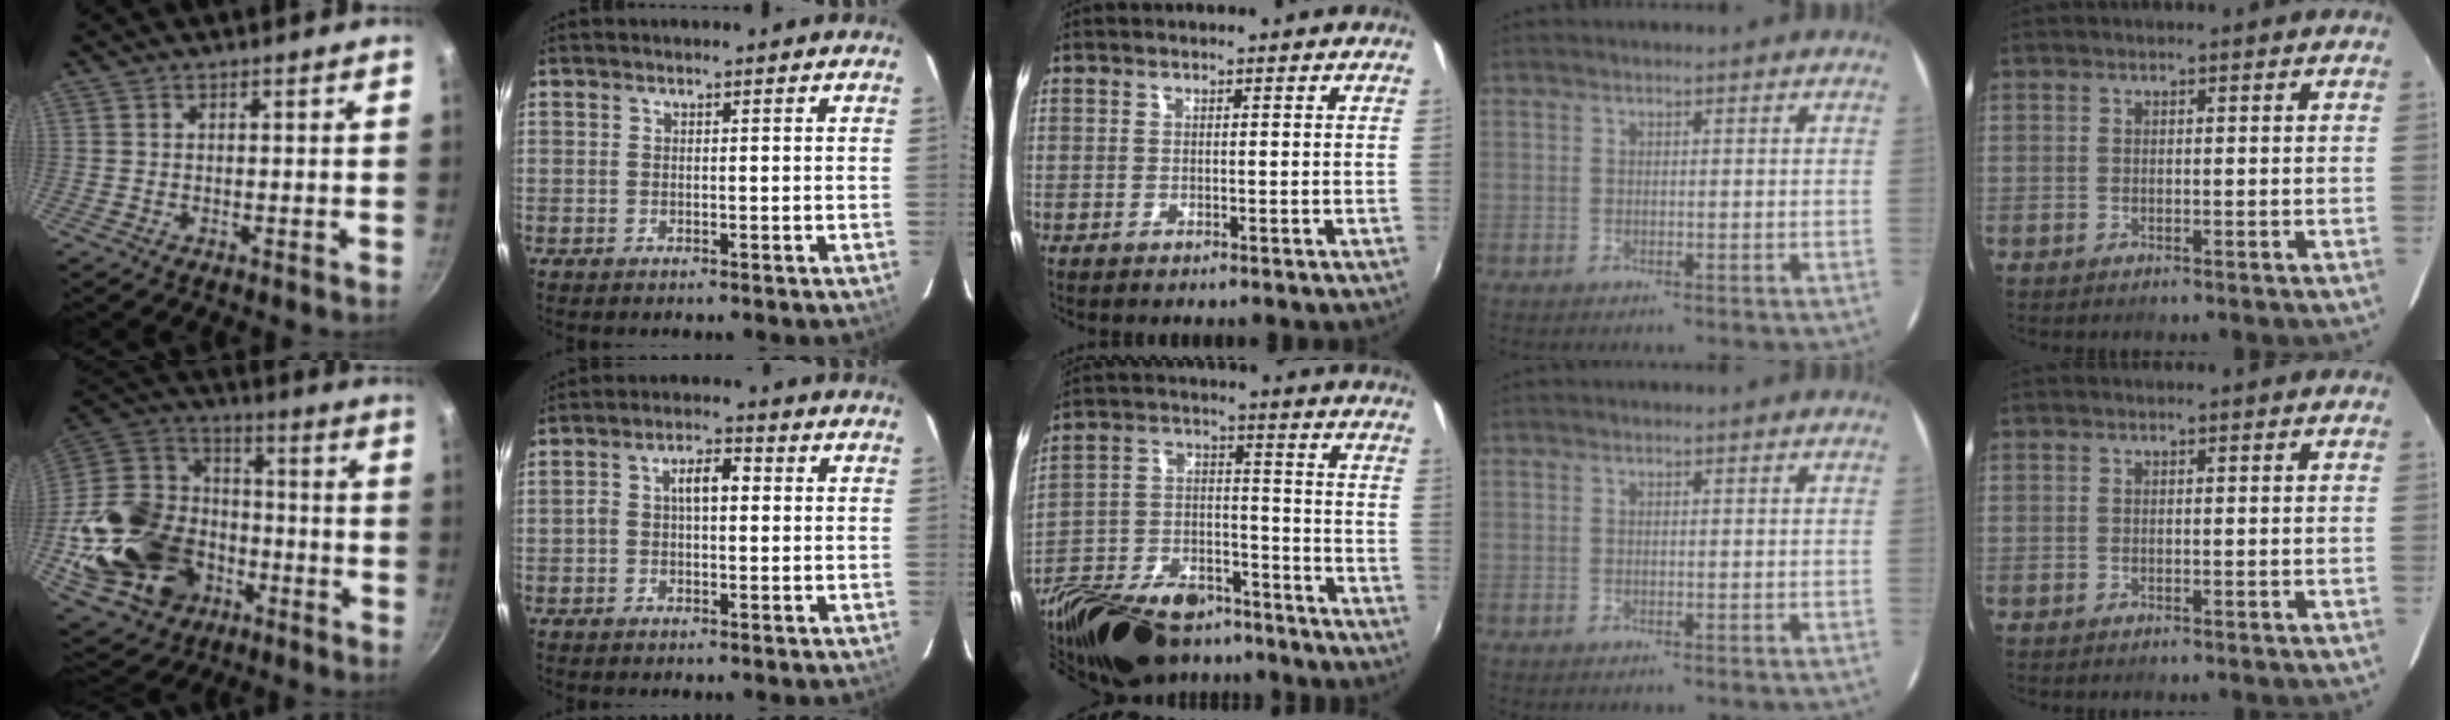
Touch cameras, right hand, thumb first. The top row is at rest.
{"thumb": {"total": 27.0, "force": [-8.5, 20.4, 15.6], "torque": [-0.262, 0.063, -0.131]}, "index": {"total": 5.2, "force": [0.3, 2.8, 4.4], "torque": [-0.077, 0.017, 0.005]}, "middle": {"total": 26.3, "force": [-19.6, 12.2, 12.6], "torque": [-0.271, 0.003, -0.300]}}